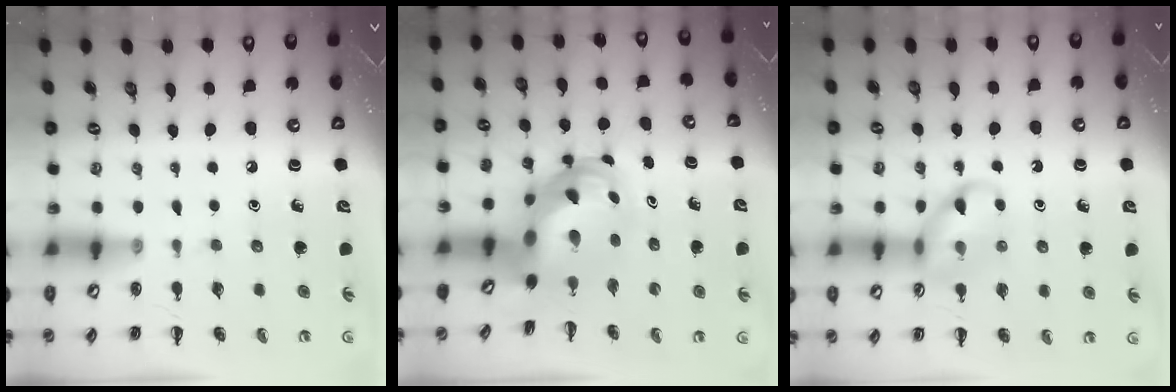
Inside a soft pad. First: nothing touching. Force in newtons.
{"total": 6.3, "press": 6.1, "slide": 1.8}
{"total": 10.6, "press": 10.5, "slide": 1.1}